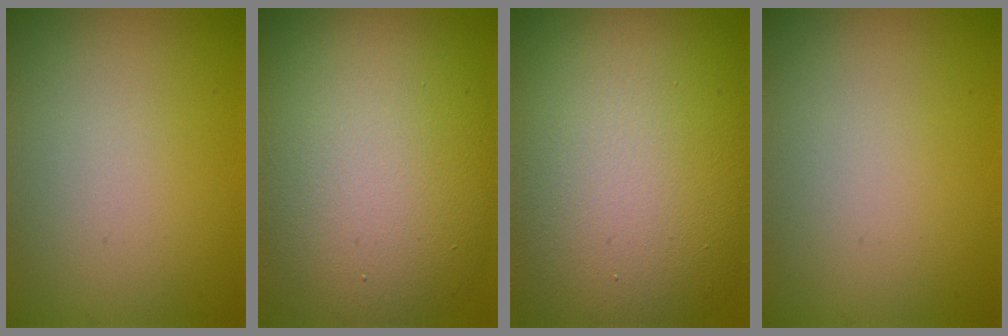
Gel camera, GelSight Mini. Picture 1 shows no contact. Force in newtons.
{"total": 14.6, "press": 14.6, "slide": 0.7}
{"total": 17.6, "press": 17.5, "slide": 0.9}
{"total": 0.0}